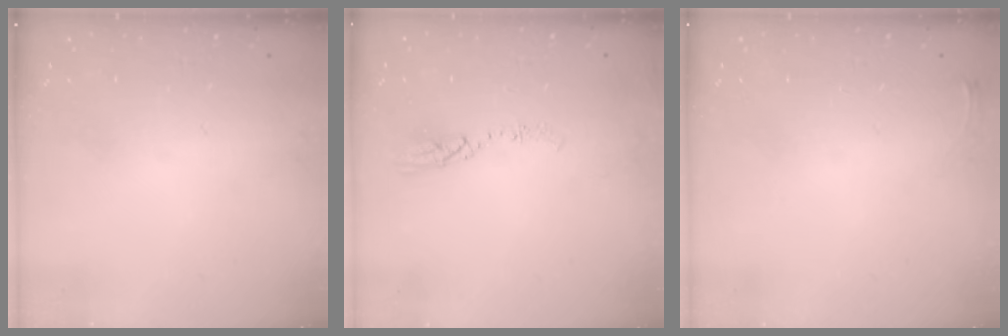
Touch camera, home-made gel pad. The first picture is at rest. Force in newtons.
{"total": 5.2, "press": 5.1, "slide": 0.4}
{"total": 2.6, "press": 2.6, "slide": 0.6}